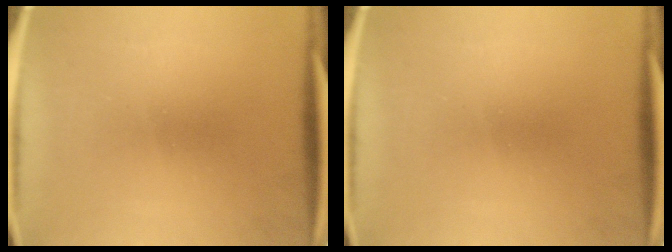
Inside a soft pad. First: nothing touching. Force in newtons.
{"total": 0.0}